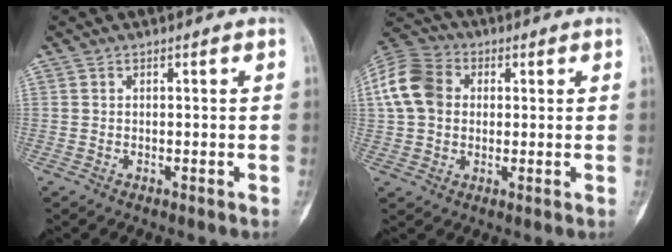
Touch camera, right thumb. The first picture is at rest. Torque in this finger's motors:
{"motor_torque": [0.43, 0.94, 0.90, 0.07, 0.10]}